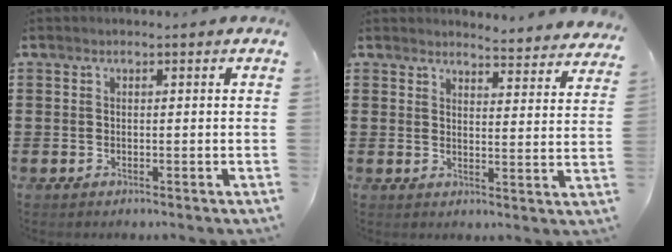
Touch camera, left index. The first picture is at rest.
{"total": 4.1, "force": [4.0, 0.0, 0.3], "torque": [-0.016, -0.026, 0.071]}